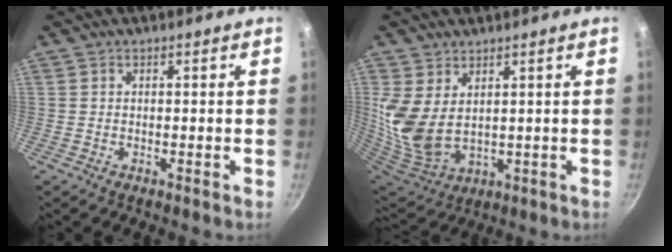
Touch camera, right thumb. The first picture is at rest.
{"total": 10.7, "force": [3.8, 6.4, 7.6], "torque": [-0.149, -0.040, 0.092]}